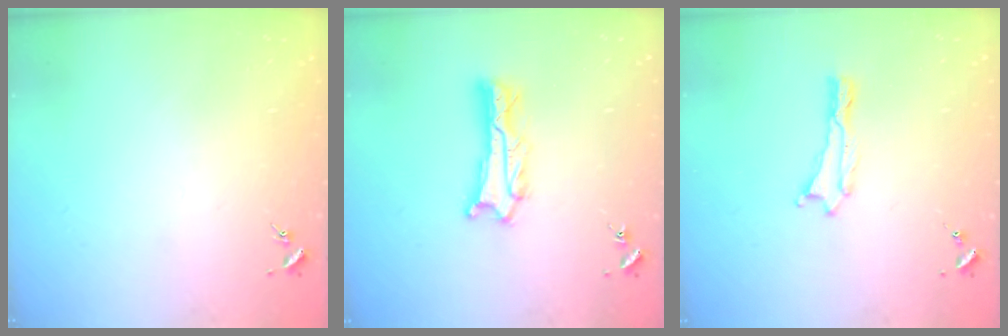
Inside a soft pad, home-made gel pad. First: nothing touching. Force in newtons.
{"total": 2.2, "press": 2.2, "slide": 0.2}
{"total": 0.0}